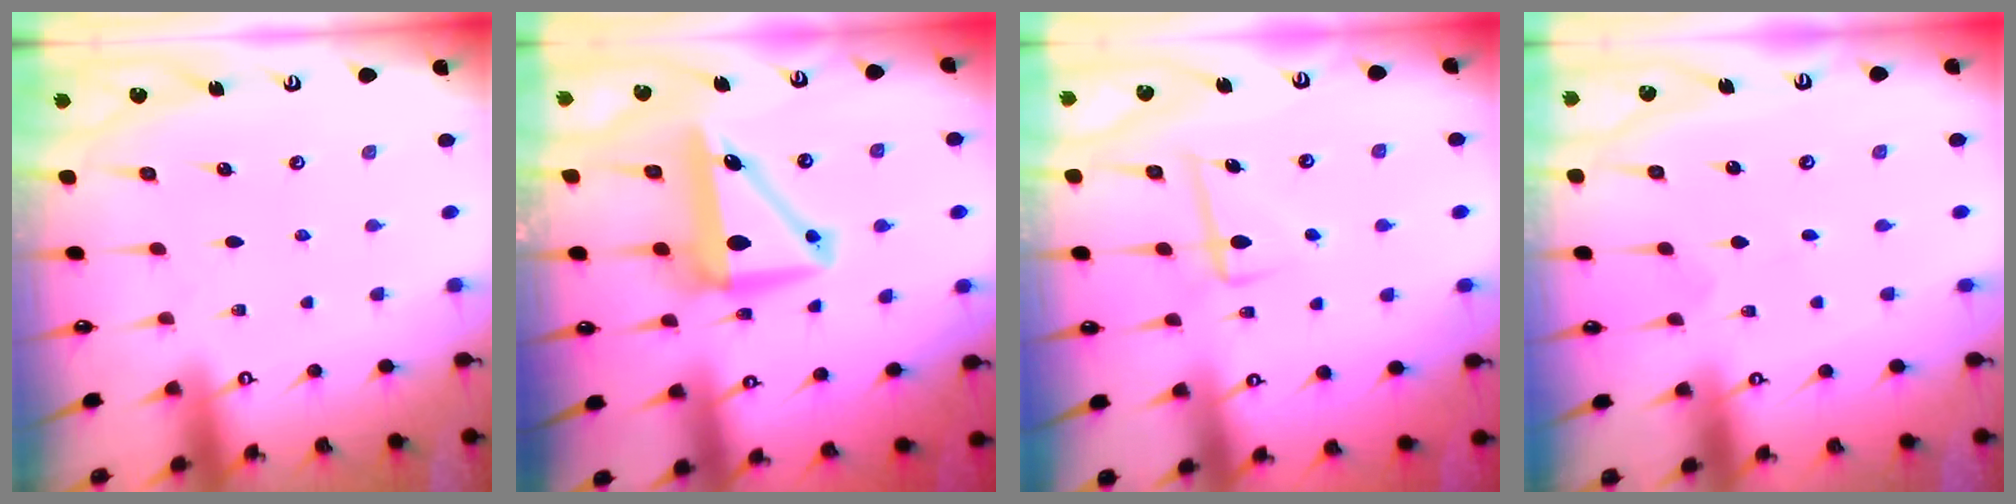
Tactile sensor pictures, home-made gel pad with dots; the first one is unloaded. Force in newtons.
{"total": 10.0, "press": 9.7, "slide": 2.2}
{"total": 6.5, "press": 6.4, "slide": 1.5}
{"total": 0.0}